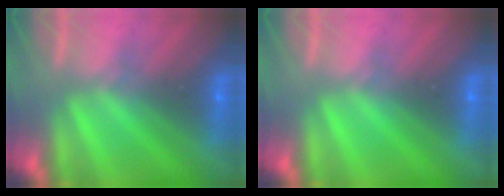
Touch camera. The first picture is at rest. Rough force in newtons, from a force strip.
{"total": 0.0}